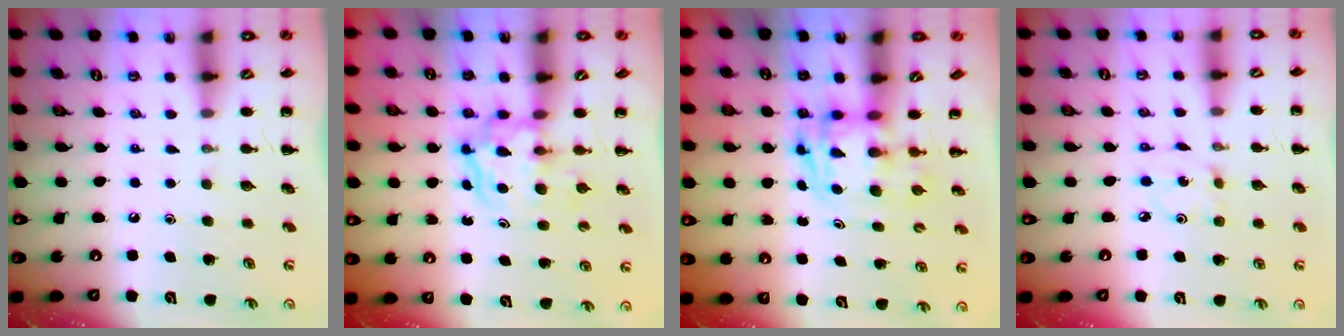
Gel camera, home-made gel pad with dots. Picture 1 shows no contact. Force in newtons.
{"total": 4.0, "press": 4.0, "slide": 0.5}
{"total": 2.8, "press": 2.8, "slide": 0.5}
{"total": 1.2, "press": 1.2, "slide": 0.4}